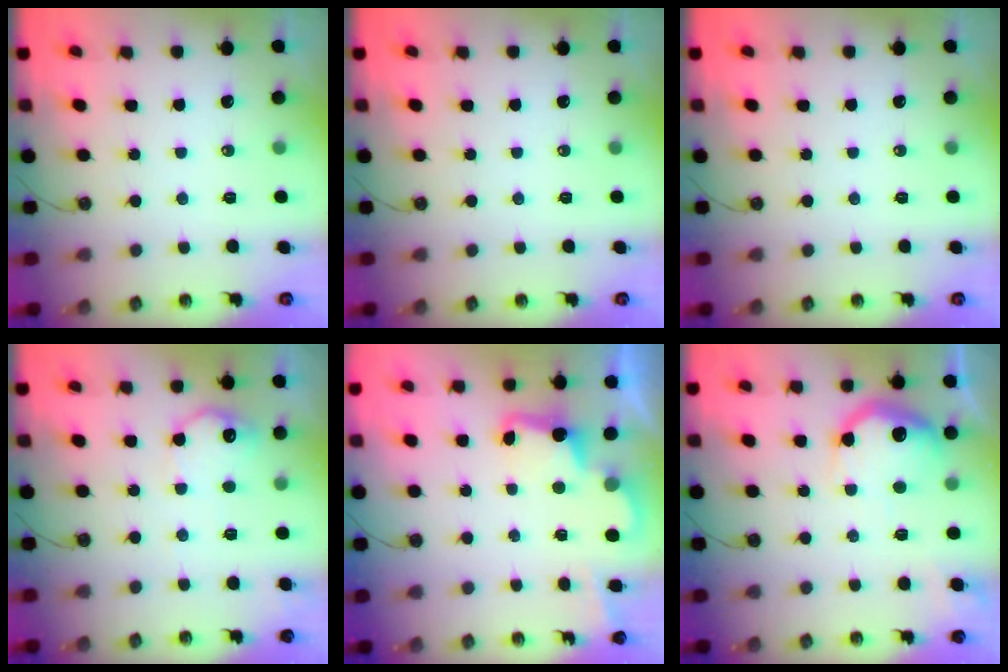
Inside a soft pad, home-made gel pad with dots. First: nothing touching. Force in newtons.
{"total": 0.0}
{"total": 0.0}
{"total": 10.5, "press": 10.5, "slide": 0.5}
{"total": 4.1, "press": 4.1, "slide": 0.4}
{"total": 16.3, "press": 16.3, "slide": 1.0}